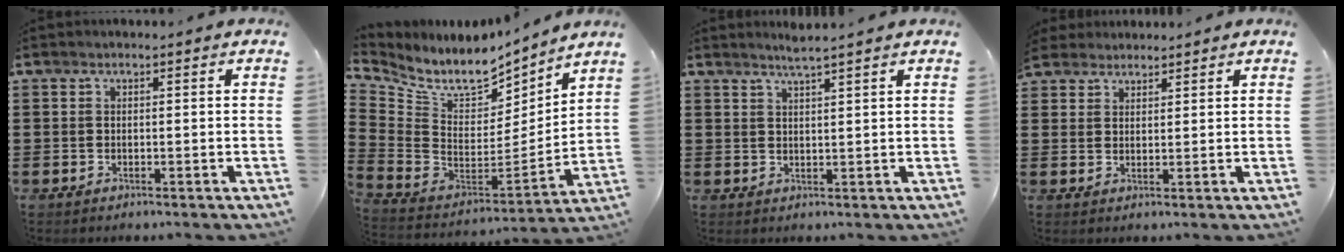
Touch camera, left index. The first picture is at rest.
{"total": 7.9, "force": [6.4, 3.1, 3.4], "torque": [-0.086, -0.061, 0.111]}
{"total": 2.5, "force": [2.2, -0.4, 1.0], "torque": [-0.023, -0.001, 0.041]}
{"total": 2.7, "force": [2.5, 0.7, -0.4], "torque": [-0.001, 0.001, 0.050]}